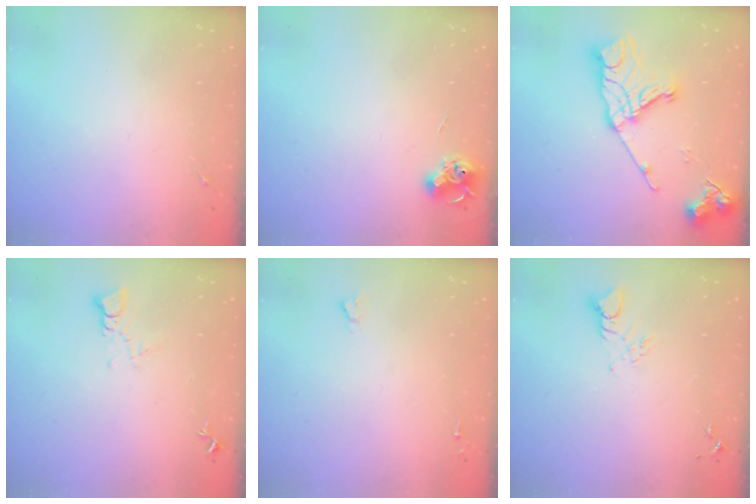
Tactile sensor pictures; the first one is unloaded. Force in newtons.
{"total": 6.5, "press": 6.5, "slide": 0.8}
{"total": 18.6, "press": 18.5, "slide": 1.4}
{"total": 3.5, "press": 3.4, "slide": 0.3}
{"total": 1.6, "press": 1.6, "slide": 0.2}
{"total": 4.6, "press": 4.6, "slide": 0.2}